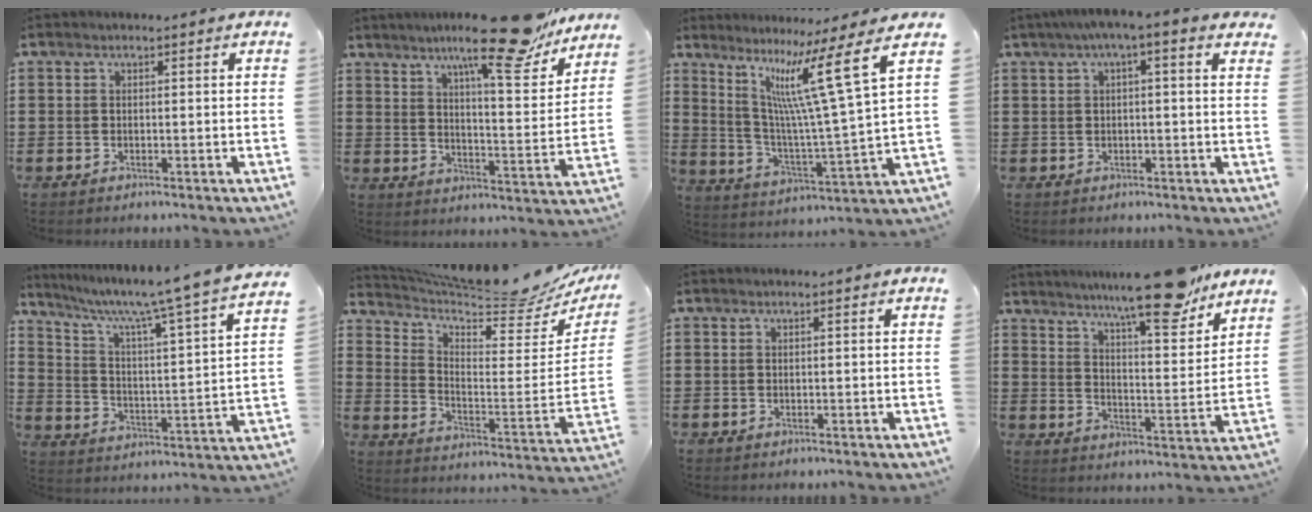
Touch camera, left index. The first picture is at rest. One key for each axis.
{"total": 14.9, "fx": 11.9, "fy": 1.3, "fz": 8.9, "tx": -0.150, "ty": -0.063, "tz": 0.192}
{"total": 12.2, "fx": 7.0, "fy": 0.0, "fz": 10.1, "tx": -0.200, "ty": -0.039, "tz": 0.101}
{"total": 2.5, "fx": 0.5, "fy": -0.1, "fz": 2.5, "tx": -0.047, "ty": 0.000, "tz": 0.005}
{"total": 7.7, "fx": 6.3, "fy": -0.8, "fz": 4.4, "tx": -0.110, "ty": -0.053, "tz": 0.092}
{"total": 8.7, "fx": 7.9, "fy": 0.6, "fz": 3.5, "tx": -0.079, "ty": -0.071, "tz": 0.127}
{"total": 0.0}
{"total": 13.3, "fx": 11.3, "fy": 1.6, "fz": 6.9, "tx": -0.118, "ty": -0.065, "tz": 0.189}